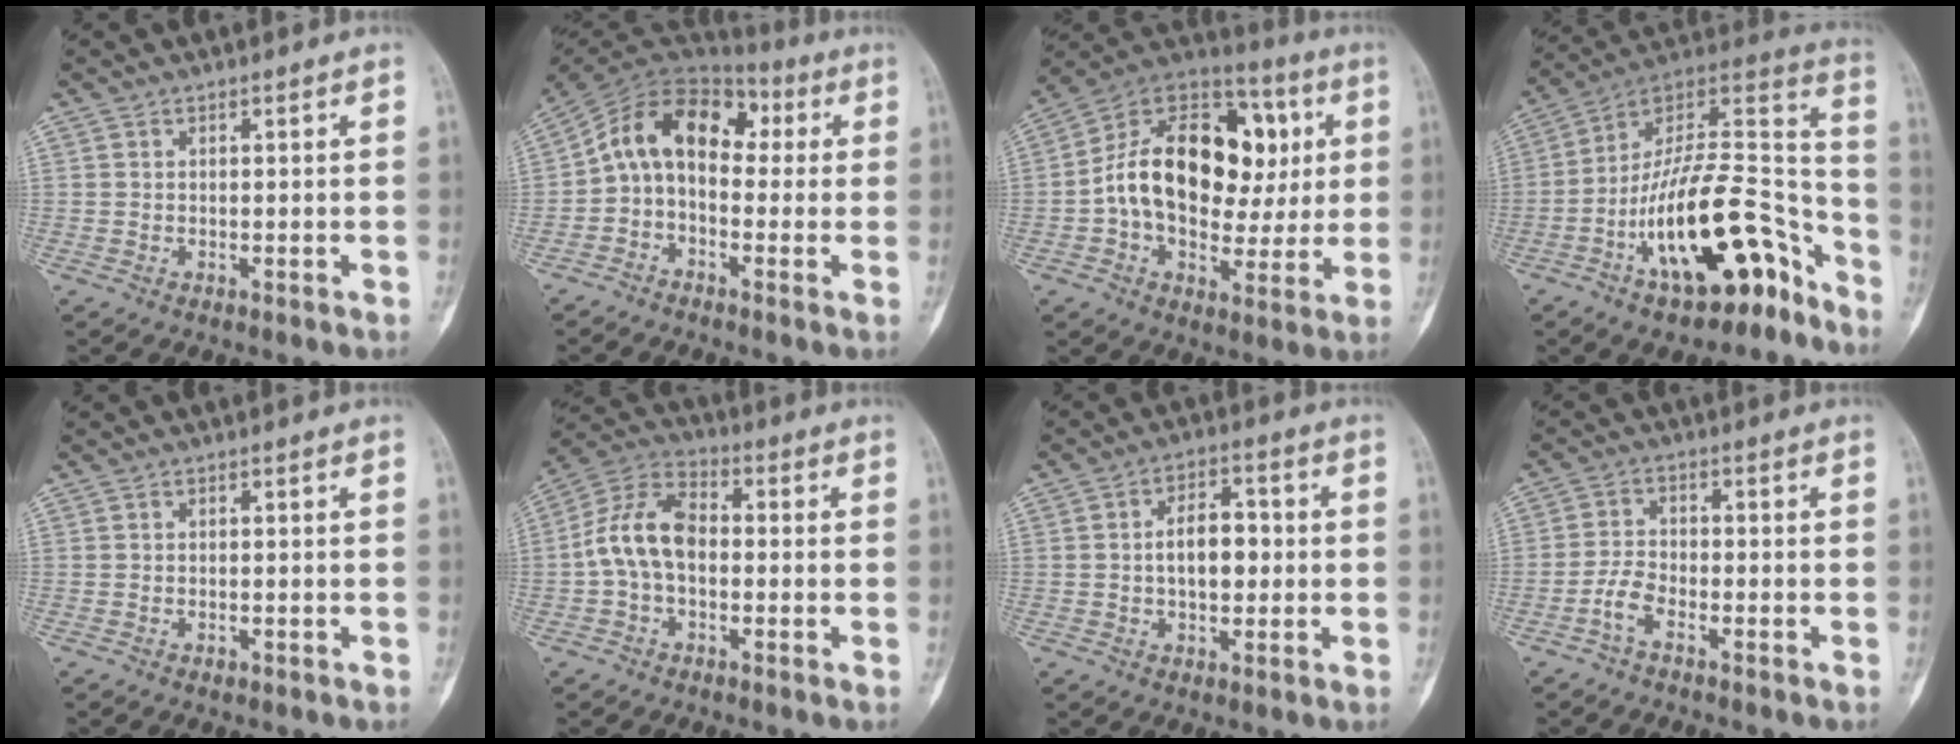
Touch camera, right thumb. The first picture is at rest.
{"total": 13.8, "force": [0.8, 9.4, 10.0], "torque": [-0.140, 0.055, -0.003]}
{"total": 24.4, "force": [2.4, 16.1, 18.1], "torque": [-0.269, 0.029, 0.038]}
{"total": 24.2, "force": [-12.7, 10.2, 17.9], "torque": [-0.246, 0.116, -0.209]}
{"total": 0.6, "force": [-0.4, 0.4, 0.3], "torque": [-0.003, 0.003, -0.004]}
{"total": 11.1, "force": [-0.9, 7.1, 8.5], "torque": [-0.157, 0.035, -0.029]}
{"total": 7.9, "force": [0.0, 4.7, 6.3], "torque": [-0.082, 0.019, -0.005]}
{"total": 3.9, "force": [-2.4, 1.7, 2.5], "torque": [-0.053, 0.021, -0.051]}